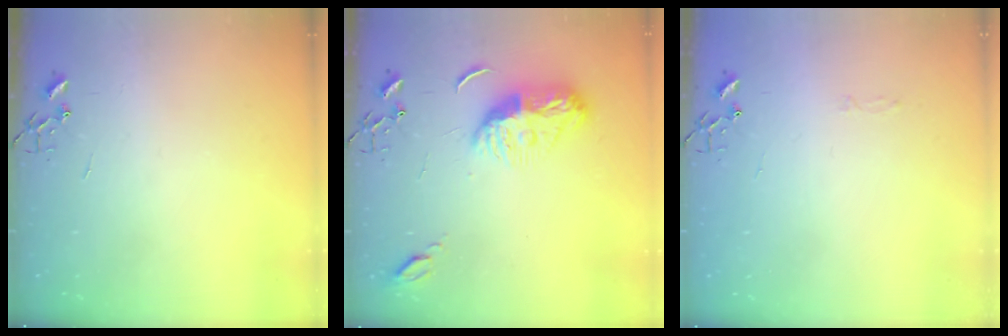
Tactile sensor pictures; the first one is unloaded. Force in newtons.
{"total": 11.3, "press": 11.3, "slide": 0.3}
{"total": 2.8, "press": 2.8, "slide": 0.4}